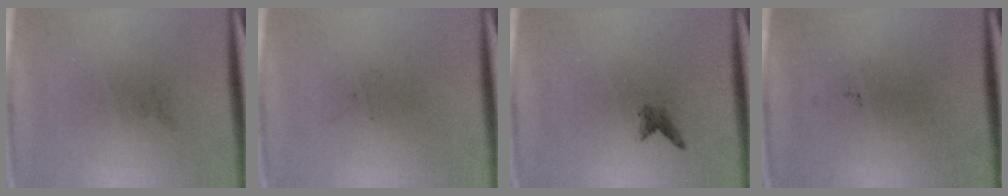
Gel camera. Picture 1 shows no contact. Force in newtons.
{"total": 0.0}
{"total": 1.0}
{"total": 0.0}